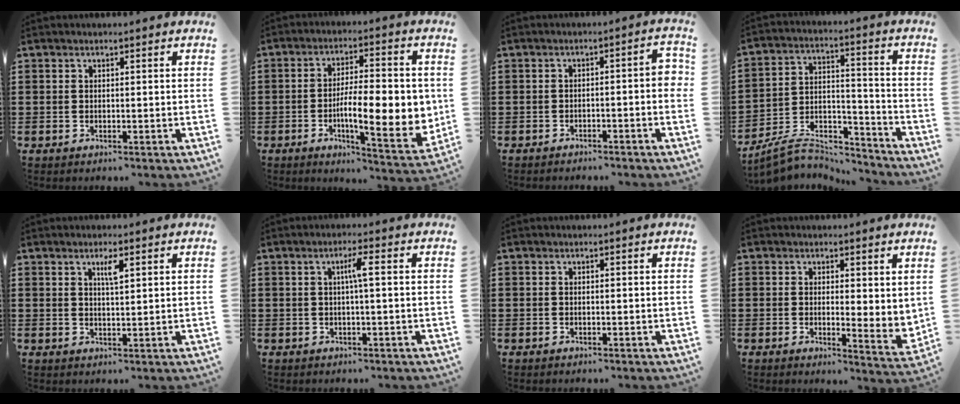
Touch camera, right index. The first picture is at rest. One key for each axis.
{"total": 13.0, "fx": -1.5, "fy": 3.7, "fz": 12.3, "tx": -0.174, "ty": -0.018, "tz": -0.027}
{"total": 2.7, "fx": -2.0, "fy": 0.1, "fz": 1.8, "tx": -0.030, "ty": 0.002, "tz": -0.039}
{"total": 7.6, "fx": -6.8, "fy": 2.5, "fz": 2.1, "tx": -0.045, "ty": 0.012, "tz": -0.131}
{"total": 2.6, "fx": 1.3, "fy": 0.4, "fz": 2.1, "tx": -0.037, "ty": 0.000, "tz": 0.019}
{"total": 2.8, "fx": 0.2, "fy": -0.2, "fz": 2.8, "tx": -0.051, "ty": 0.000, "tz": 0.000}
{"total": 0.0}
{"total": 2.2, "fx": 1.5, "fy": 0.9, "fz": 1.3, "tx": -0.024, "ty": -0.001, "tz": 0.028}